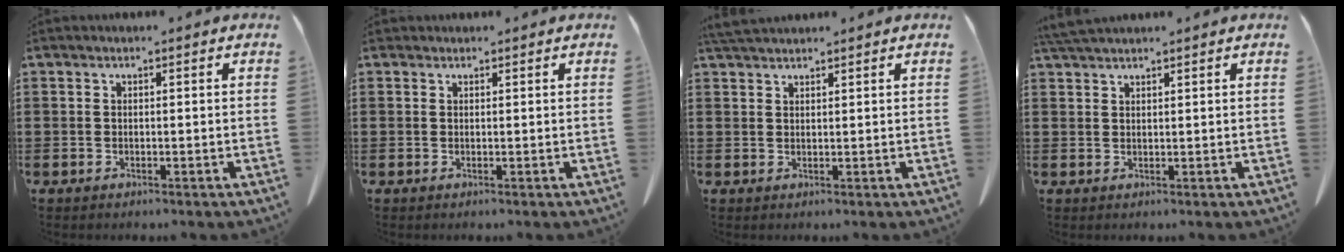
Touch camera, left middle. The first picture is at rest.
{"total": 0.6, "force": [0.5, 0.3, 0.1], "torque": [-0.002, 0.004, 0.009]}
{"total": 2.6, "force": [2.4, 0.3, 0.9], "torque": [-0.023, 0.000, 0.046]}
{"total": 2.7, "force": [2.5, 0.2, 1.1], "torque": [-0.028, 0.000, 0.048]}